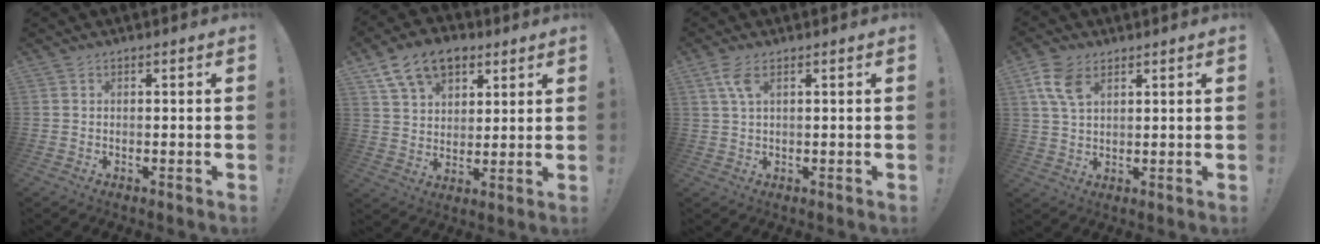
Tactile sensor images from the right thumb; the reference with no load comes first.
{"total": 13.6, "force": [7.6, 9.0, 6.8], "torque": [-0.110, -0.032, 0.147]}
{"total": 4.2, "force": [1.8, 1.5, 3.5], "torque": [-0.078, 0.005, 0.034]}
{"total": 8.0, "force": [4.0, 4.7, 5.2], "torque": [-0.101, -0.007, 0.079]}